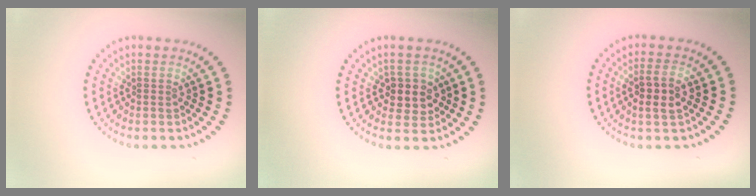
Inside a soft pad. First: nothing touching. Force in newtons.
{"total": 2.7, "press": 2.5, "slide": 1.1}
{"total": 2.7, "press": 2.6, "slide": 0.7}